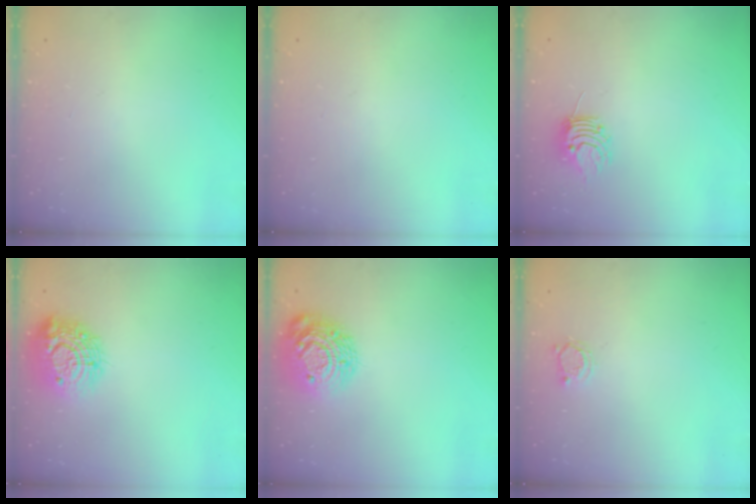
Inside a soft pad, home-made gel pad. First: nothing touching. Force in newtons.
{"total": 0.0}
{"total": 7.7, "press": 7.7, "slide": 0.7}
{"total": 14.6, "press": 14.6, "slide": 1.0}
{"total": 15.6, "press": 15.5, "slide": 1.1}
{"total": 2.8, "press": 2.7, "slide": 0.4}